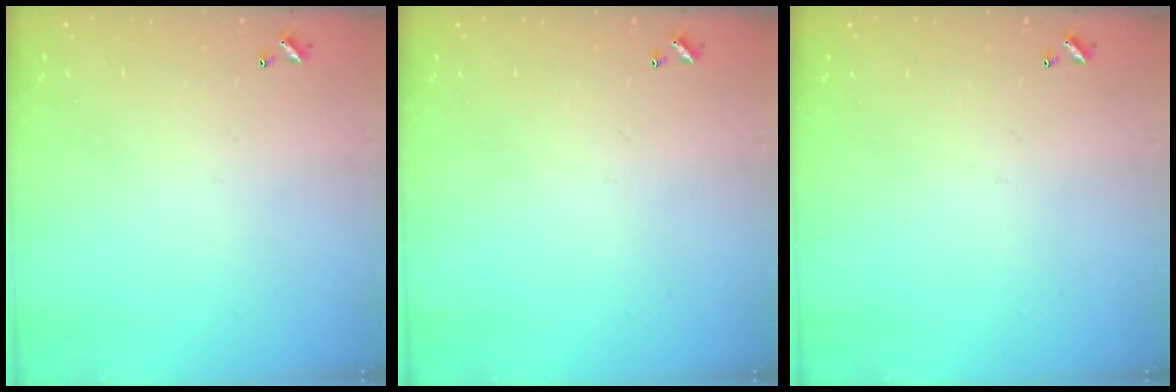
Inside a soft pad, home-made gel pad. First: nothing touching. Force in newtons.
{"total": 0.0}
{"total": 0.0}